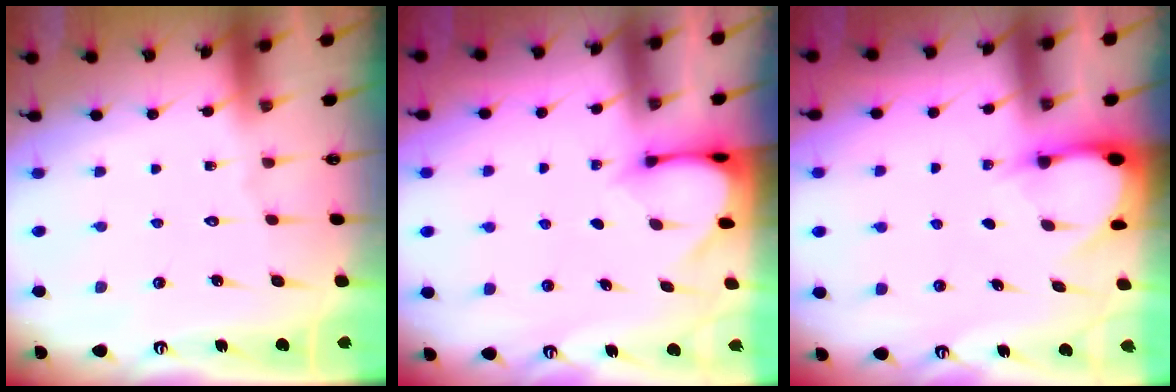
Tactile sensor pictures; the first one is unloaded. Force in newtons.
{"total": 3.4, "press": 3.4, "slide": 0.3}
{"total": 2.9, "press": 2.9, "slide": 0.3}